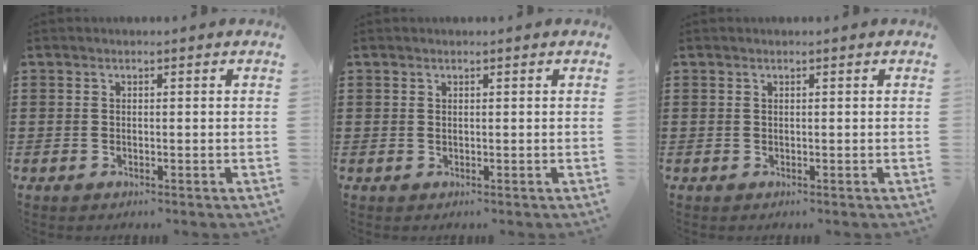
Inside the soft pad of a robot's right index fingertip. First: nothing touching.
{"total": 0.0}
{"total": 0.0}